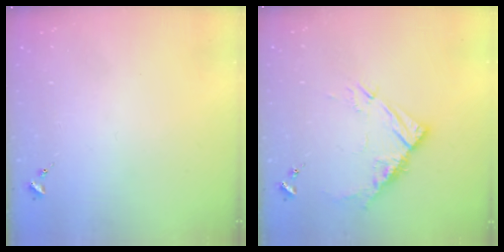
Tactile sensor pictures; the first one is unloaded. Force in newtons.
{"total": 10.7, "press": 10.7, "slide": 0.9}